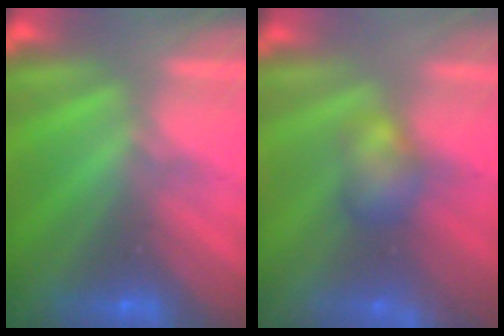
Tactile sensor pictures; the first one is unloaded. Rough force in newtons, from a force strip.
{"total": 3.0}